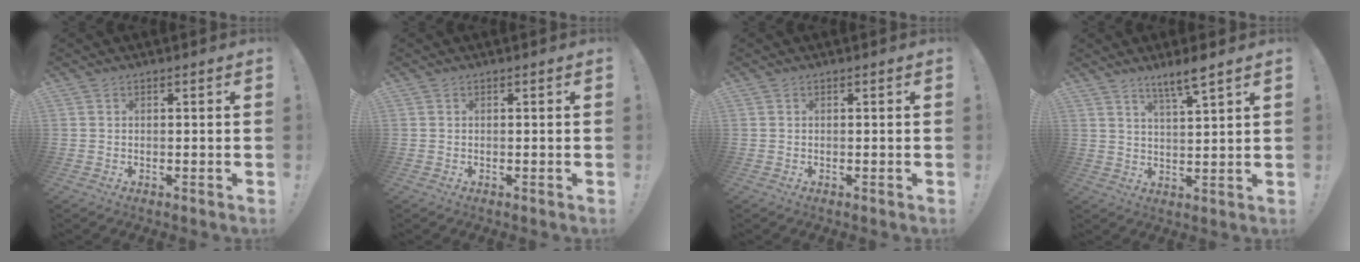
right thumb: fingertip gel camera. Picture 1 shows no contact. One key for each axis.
{"total": 0.0}
{"total": 0.0}
{"total": 6.9, "fx": 5.2, "fy": 0.2, "fz": 4.4, "tx": -0.079, "ty": -0.027, "tz": 0.087}